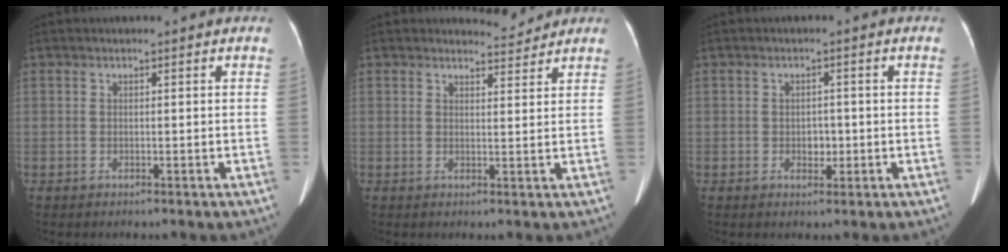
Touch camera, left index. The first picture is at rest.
{"total": 2.6, "force": [2.5, 0.2, -0.5], "torque": [0.000, -0.011, 0.037]}
{"total": 2.1, "force": [-0.5, 1.5, 1.3], "torque": [-0.019, 0.003, -0.005]}